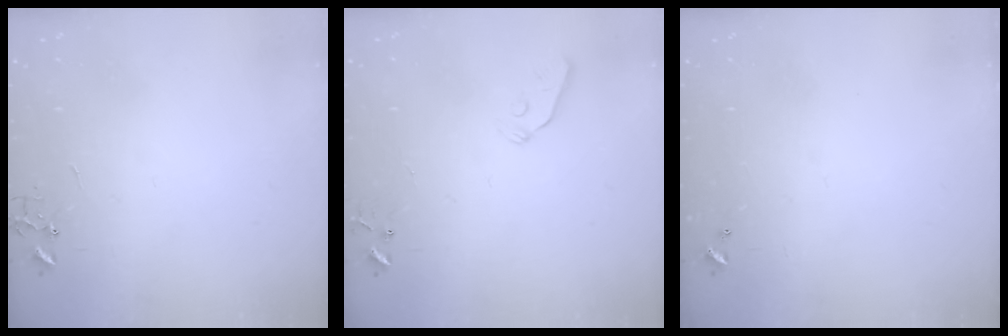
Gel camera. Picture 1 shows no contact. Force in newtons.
{"total": 3.3, "press": 3.2, "slide": 0.8}
{"total": 0.0}